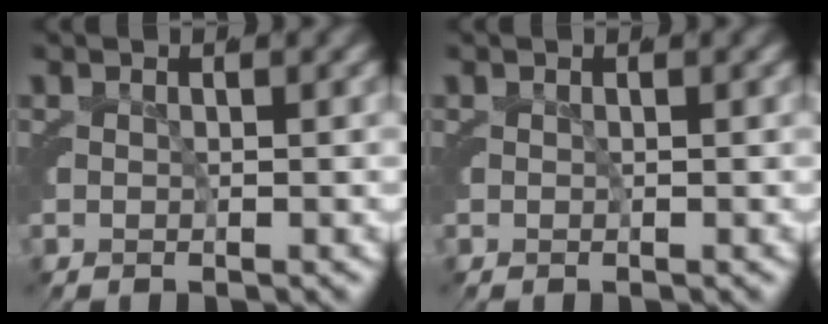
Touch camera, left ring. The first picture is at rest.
{"total": 0.0}